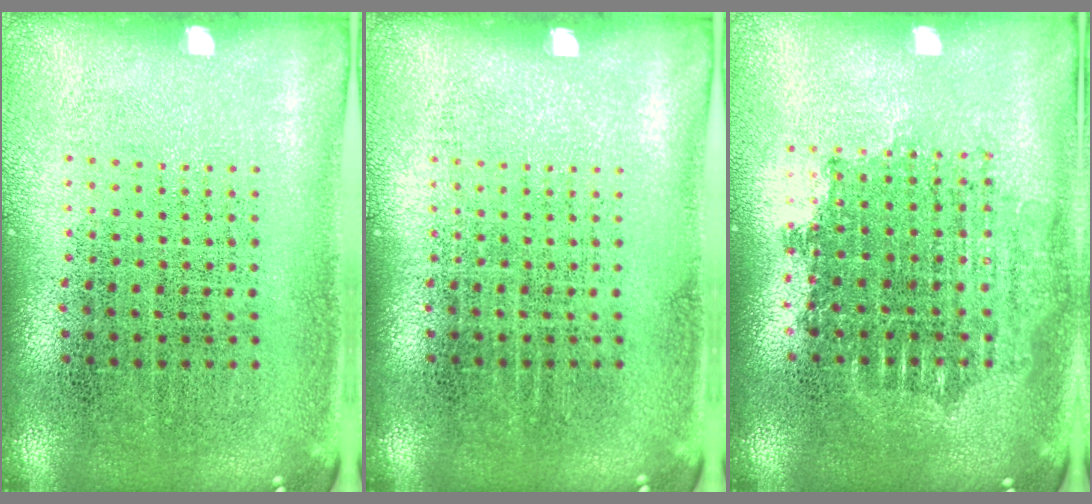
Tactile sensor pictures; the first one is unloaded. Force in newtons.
{"total": 0.0}
{"total": 1.6, "press": 1.3, "slide": 1.0}